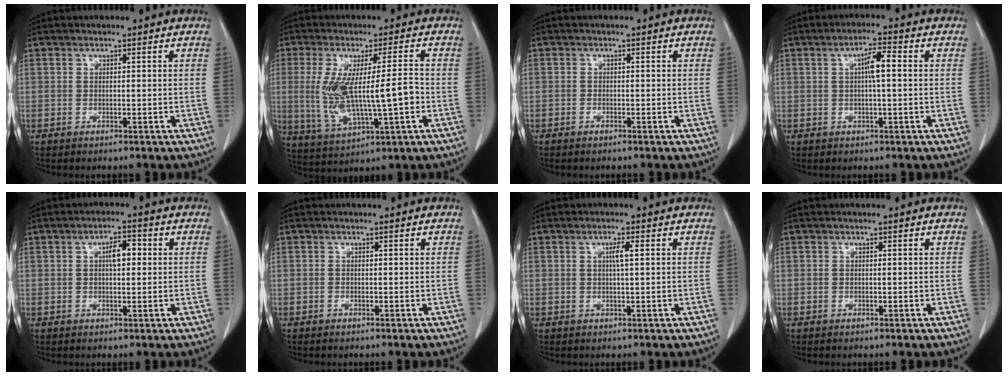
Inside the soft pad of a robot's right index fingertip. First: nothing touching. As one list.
[{"total": 12.0, "force": [-1.0, 2.1, 11.8], "torque": [-0.232, 0.001, -0.008]}, {"total": 0.6, "force": [-0.5, 0.2, 0.3], "torque": [-0.004, 0.001, -0.007]}, {"total": 4.1, "force": [0.6, 0.5, 4.0], "torque": [-0.067, 0.009, 0.006]}, {"total": 3.7, "force": [0.7, 1.4, 3.3], "torque": [-0.054, 0.010, 0.009]}, {"total": 0.0}, {"total": 2.2, "force": [0.6, 0.0, 2.1], "torque": [-0.036, 0.001, 0.009]}, {"total": 0.0}]